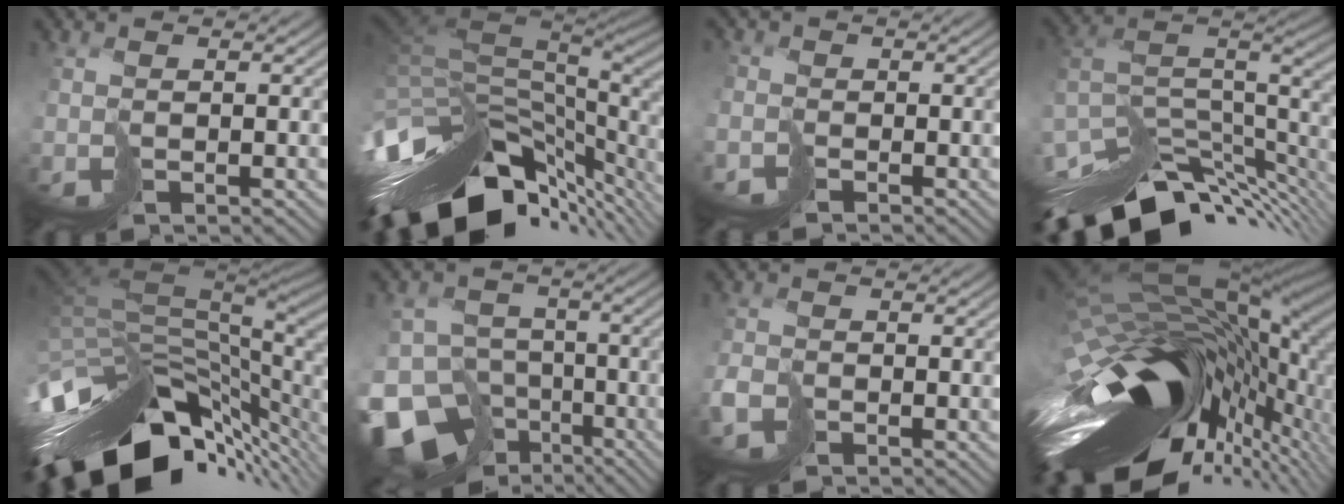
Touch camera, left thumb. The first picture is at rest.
{"total": 14.4, "force": [-5.7, 6.6, 11.4], "torque": [-0.227, -0.013, -0.099]}
{"total": 2.5, "force": [-2.0, 1.4, -0.4], "torque": [0.017, -0.002, -0.054]}
{"total": 13.3, "force": [-8.2, 5.8, 8.8], "torque": [-0.177, -0.009, -0.139]}
{"total": 15.5, "force": [-6.2, 8.1, 11.7], "torque": [-0.214, -0.011, -0.108]}
{"total": 16.6, "force": [-10.1, 11.6, 6.4], "torque": [-0.182, -0.043, -0.139]}
{"total": 2.4, "force": [-1.8, 1.4, 0.7], "torque": [-0.013, -0.004, -0.044]}
{"total": 18.6, "force": [-5.8, 9.3, 15.0], "torque": [-0.299, -0.040, -0.073]}